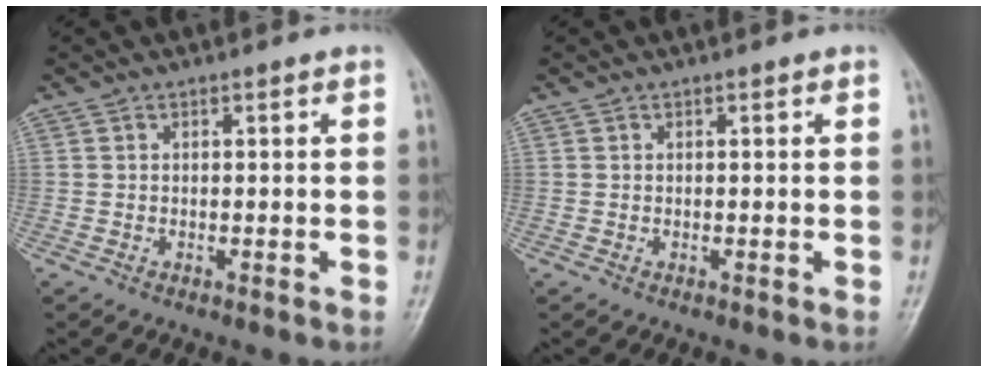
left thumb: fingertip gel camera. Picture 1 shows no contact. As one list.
[{"total": 0.0}]